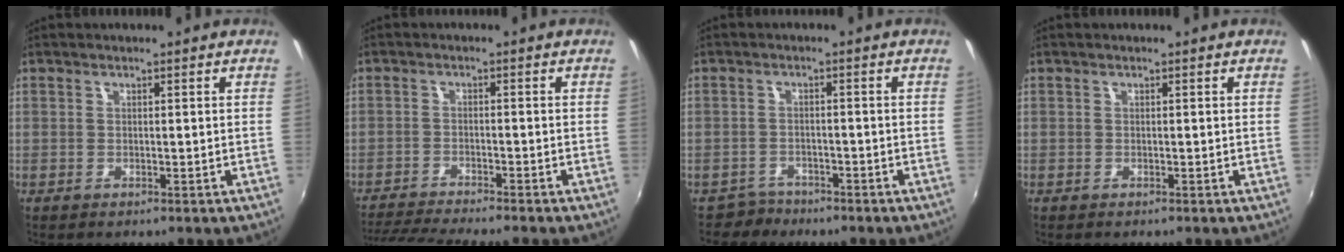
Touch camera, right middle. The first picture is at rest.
{"total": 8.8, "force": [-8.1, -0.8, 3.3], "torque": [-0.086, -0.020, -0.137]}
{"total": 3.0, "force": [-2.5, 1.6, -0.3], "torque": [-0.002, 0.004, -0.045]}
{"total": 0.0}